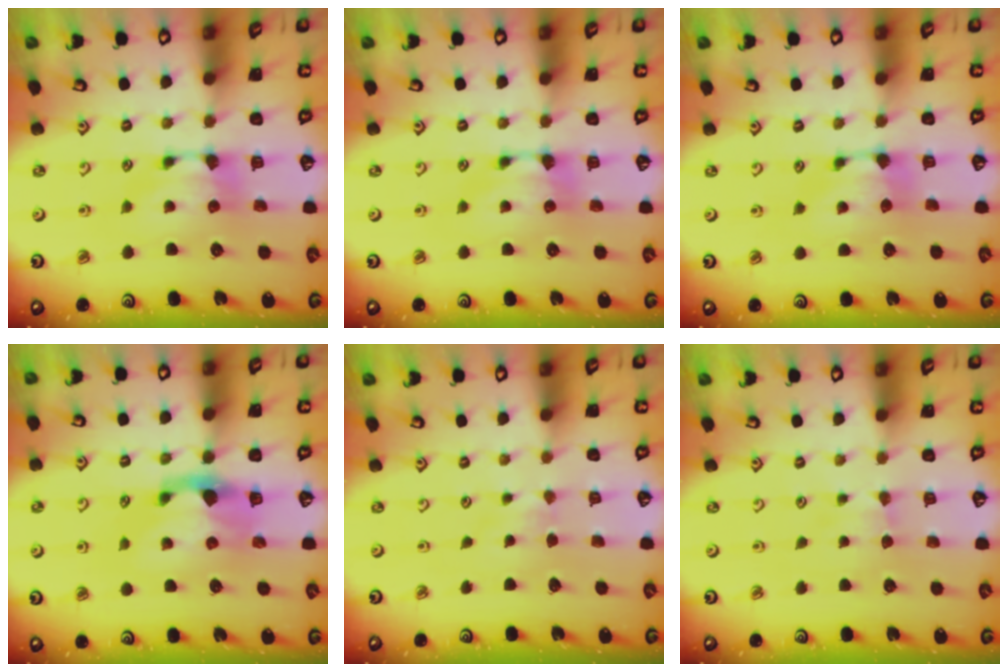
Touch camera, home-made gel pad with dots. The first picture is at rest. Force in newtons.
{"total": 0.0}
{"total": 0.8, "press": 0.5, "slide": 0.6}
{"total": 2.2, "press": 1.9, "slide": 1.2}
{"total": 2.9, "press": 2.8, "slide": 0.6}
{"total": 2.3, "press": 2.2, "slide": 0.5}